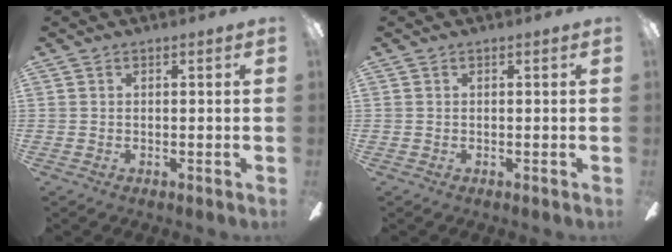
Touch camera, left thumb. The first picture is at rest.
{"total": 0.0}